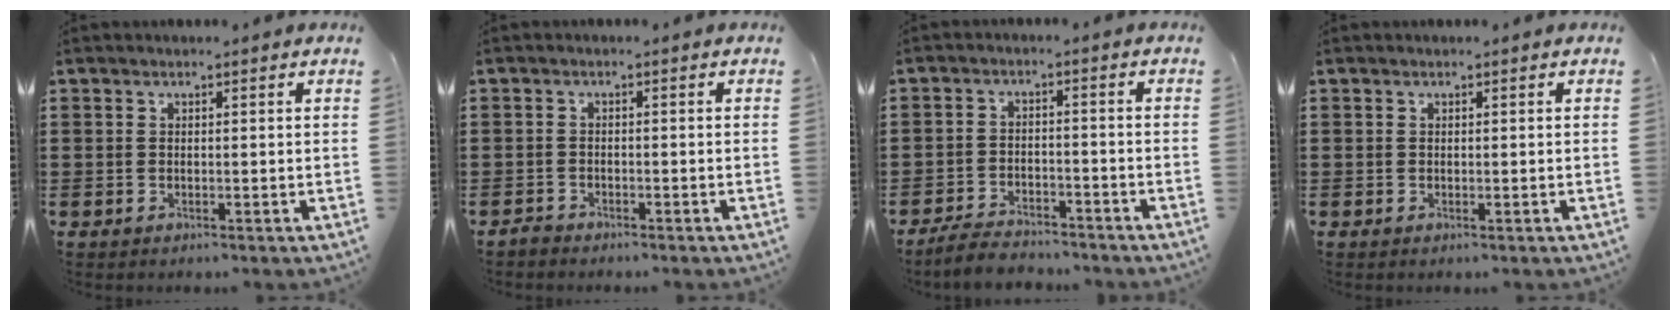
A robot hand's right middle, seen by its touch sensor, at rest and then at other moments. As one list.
[{"total": 1.2, "force": [-1.1, 0.4, 0.1], "torque": [-0.007, 0.002, -0.025]}, {"total": 4.1, "force": [-3.9, 0.8, 0.8], "torque": [-0.016, 0.009, -0.081]}, {"total": 0.0}]